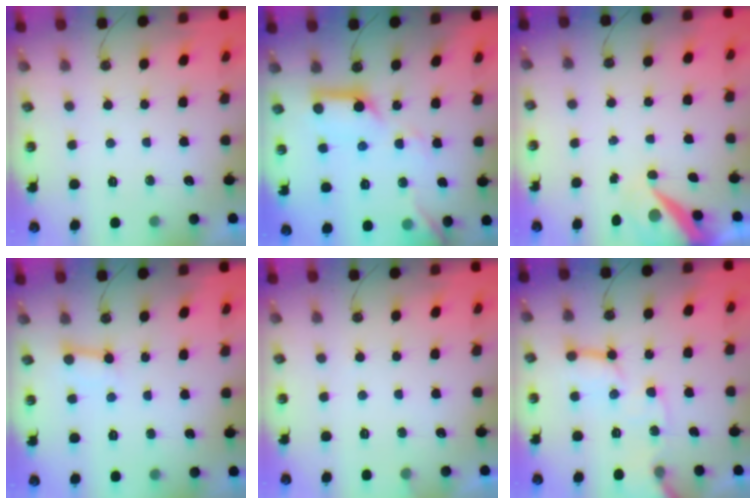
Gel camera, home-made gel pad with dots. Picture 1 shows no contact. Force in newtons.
{"total": 15.6, "press": 15.5, "slide": 1.5}
{"total": 8.6, "press": 8.5, "slide": 1.1}
{"total": 3.8, "press": 3.7, "slide": 0.5}
{"total": 4.5, "press": 4.5, "slide": 0.3}
{"total": 11.7, "press": 11.6, "slide": 1.5}